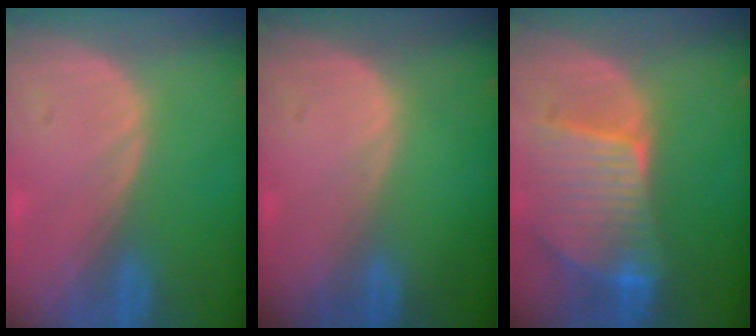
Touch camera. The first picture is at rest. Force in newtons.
{"total": 0.0}
{"total": 9.5, "press": 8.4, "slide": 4.5}